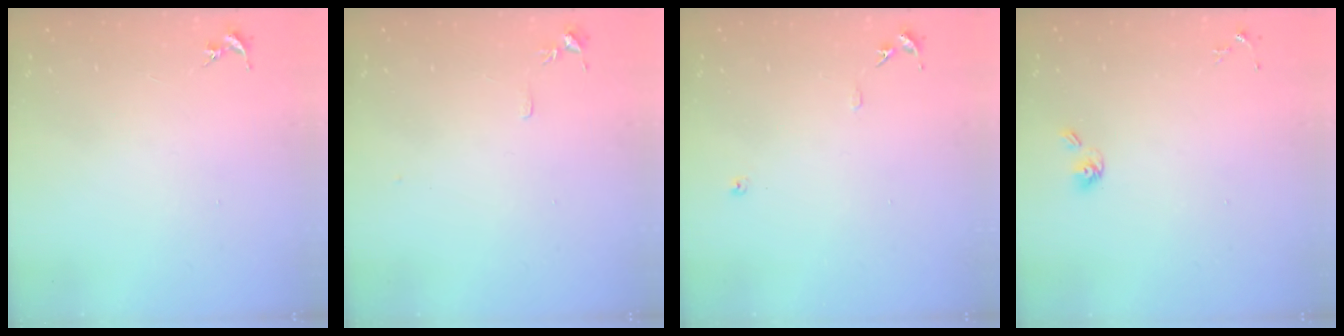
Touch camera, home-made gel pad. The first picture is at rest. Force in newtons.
{"total": 4.4, "press": 4.4, "slide": 0.6}
{"total": 6.1, "press": 6.1, "slide": 0.7}
{"total": 5.6, "press": 5.1, "slide": 2.3}